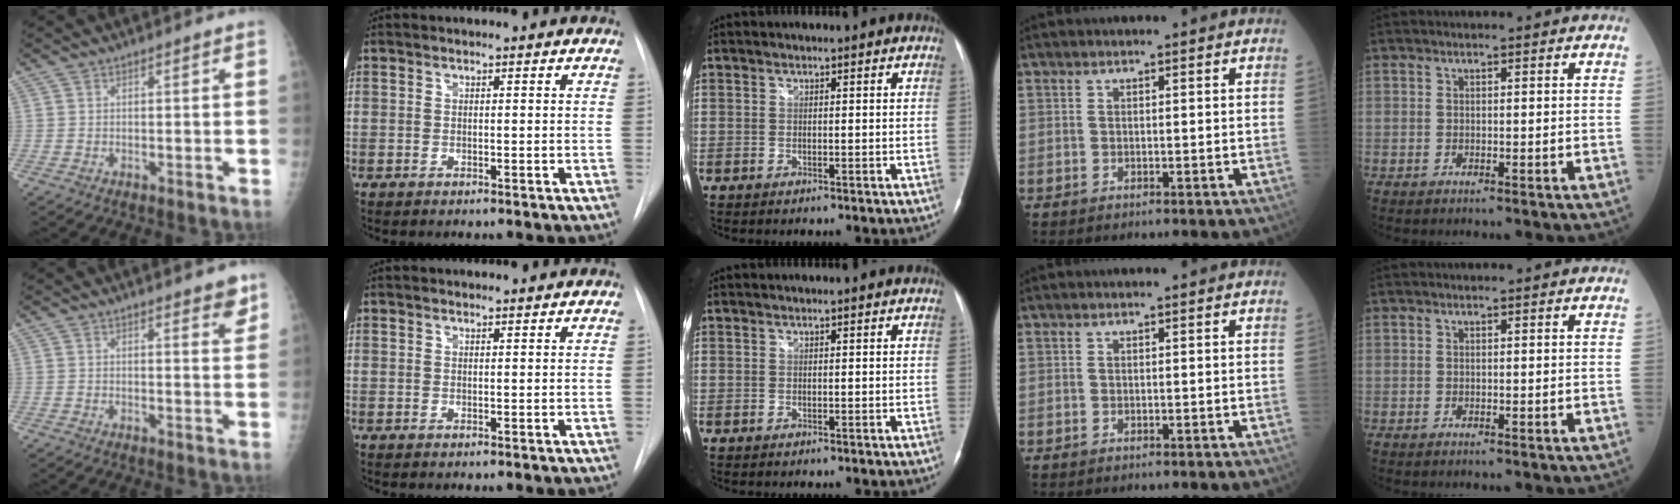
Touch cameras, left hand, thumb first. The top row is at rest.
{"thumb": {"total": 4.0, "force": [2.8, 1.1, 2.6], "torque": [-0.020, -0.017, 0.033]}, "index": {"total": 0.6, "force": [0.5, 0.1, -0.1], "torque": [-0.004, 0.001, 0.010]}}